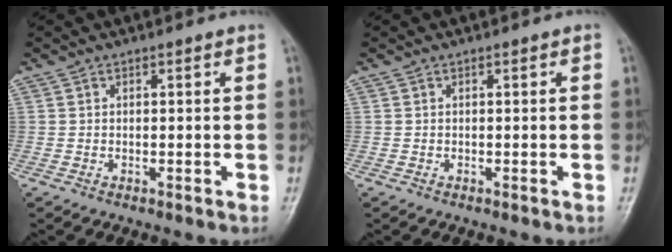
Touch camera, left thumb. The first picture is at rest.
{"total": 0.0}